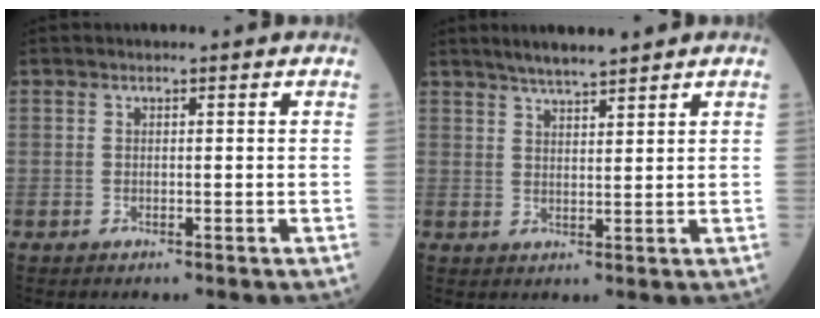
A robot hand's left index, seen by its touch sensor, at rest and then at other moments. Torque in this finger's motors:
{"motor_torque": [0.01, -0.01, 0.08, 0.04]}